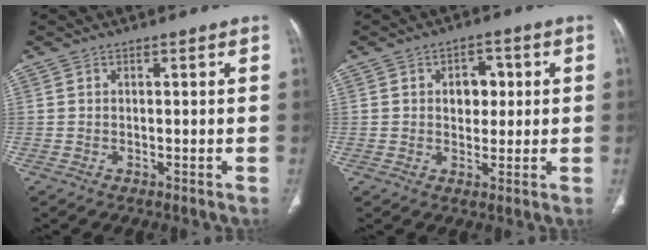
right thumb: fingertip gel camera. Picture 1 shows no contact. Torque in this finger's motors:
{"motor_torque": [-0.40, 0.56, 0.42, 0.23, -0.01]}